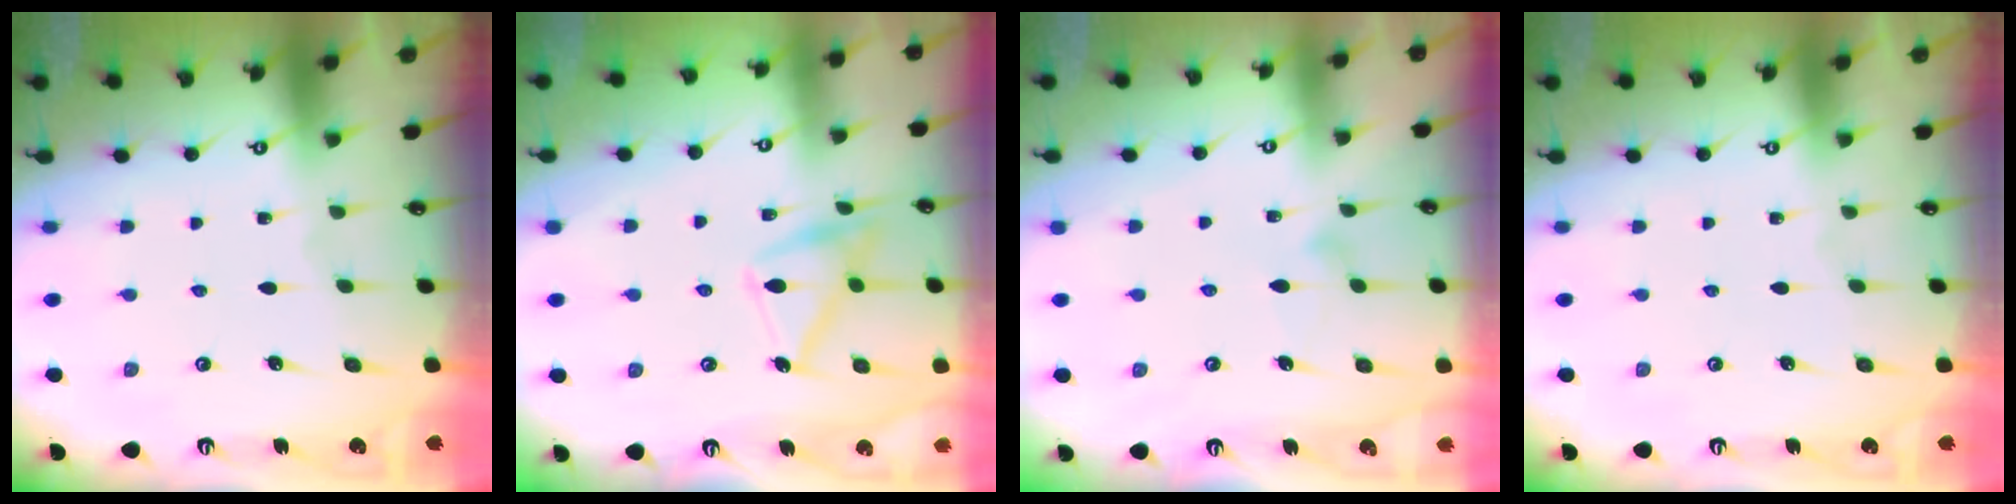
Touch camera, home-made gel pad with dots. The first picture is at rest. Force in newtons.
{"total": 16.0, "press": 16.0, "slide": 1.0}
{"total": 8.4, "press": 8.4, "slide": 0.2}
{"total": 0.0}